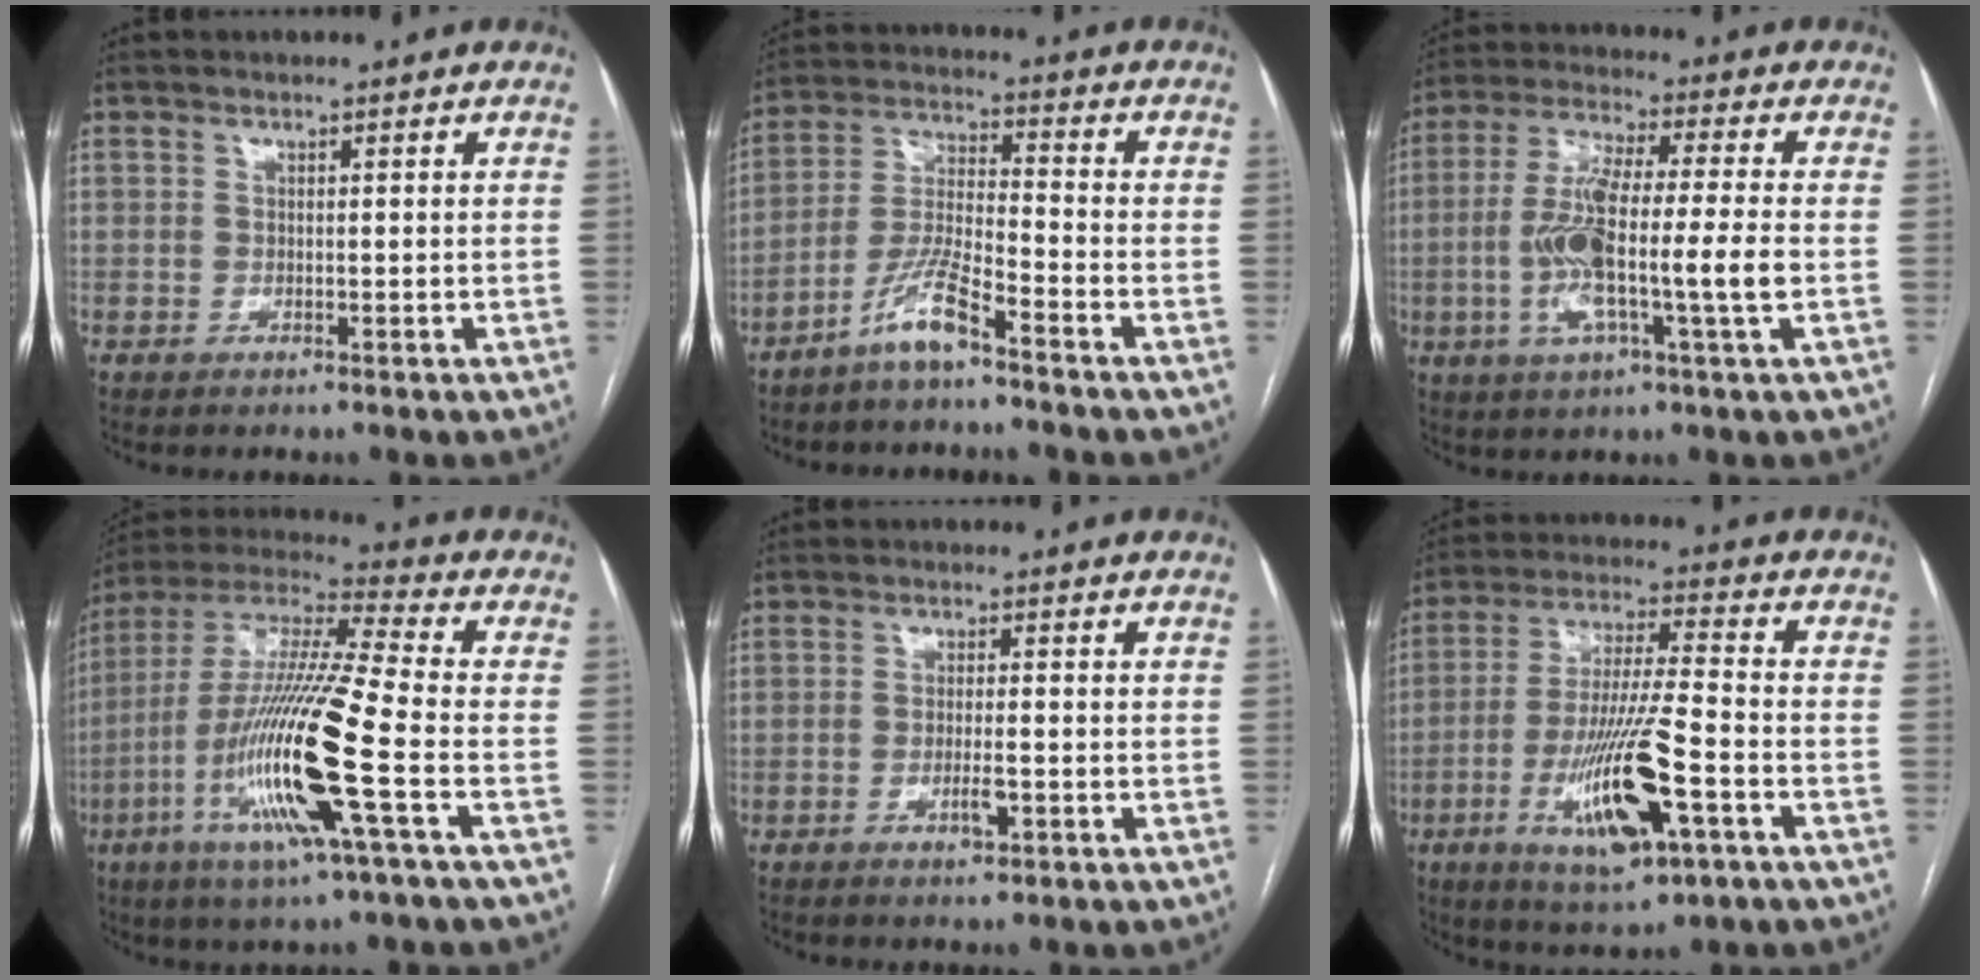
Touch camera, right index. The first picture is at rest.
{"total": 7.5, "force": [-5.4, 0.6, 5.2], "torque": [-0.116, -0.007, -0.110]}
{"total": 13.5, "force": [-2.3, 0.7, 13.3], "torque": [-0.263, 0.002, -0.048]}
{"total": 19.5, "force": [-6.0, 0.3, 18.5], "torque": [-0.385, -0.019, -0.121]}
{"total": 2.7, "force": [-1.1, 0.6, 2.5], "torque": [-0.044, -0.001, -0.016]}
{"total": 15.2, "force": [-5.7, 2.2, 14.0], "torque": [-0.273, -0.016, -0.094]}